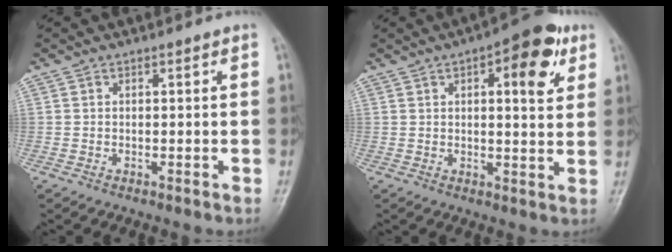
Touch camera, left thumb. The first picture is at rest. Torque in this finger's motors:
{"motor_torque": [0.28, 0.39, 0.02, -0.18, 0.12]}